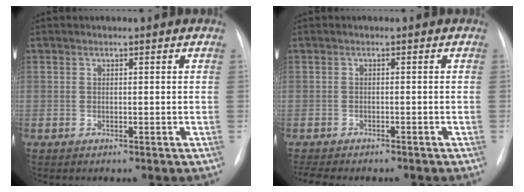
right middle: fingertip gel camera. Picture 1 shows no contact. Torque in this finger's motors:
{"motor_torque": [0.02, -0.05, 0.06, 0.03]}